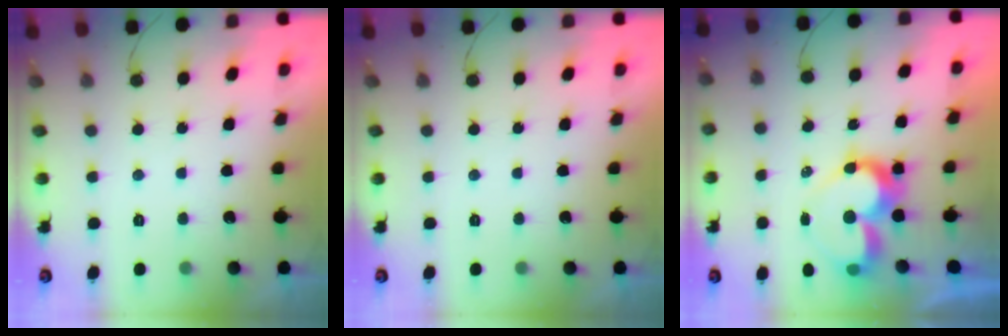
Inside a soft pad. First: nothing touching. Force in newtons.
{"total": 0.0}
{"total": 12.3, "press": 12.2, "slide": 1.1}